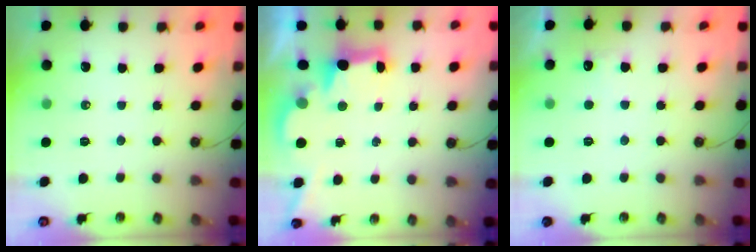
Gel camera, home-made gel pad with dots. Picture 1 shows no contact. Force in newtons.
{"total": 2.7, "press": 2.6, "slide": 0.9}
{"total": 4.1, "press": 3.9, "slide": 1.1}